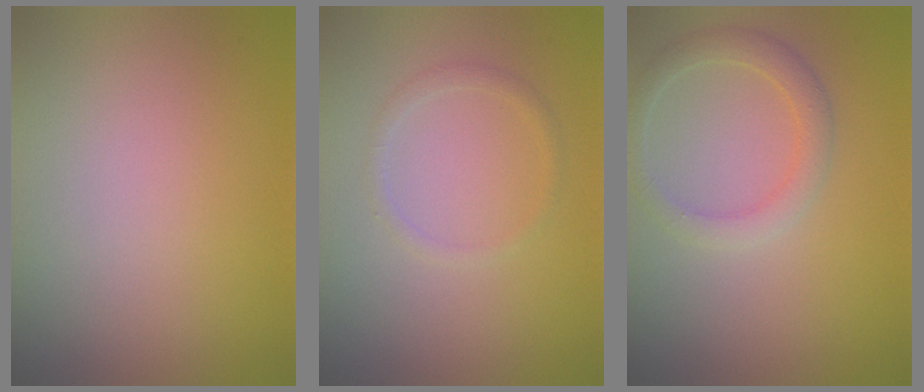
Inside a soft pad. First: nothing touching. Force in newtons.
{"total": 1.0, "press": 1.0, "slide": 0.1}
{"total": 2.5, "press": 2.5, "slide": 0.2}